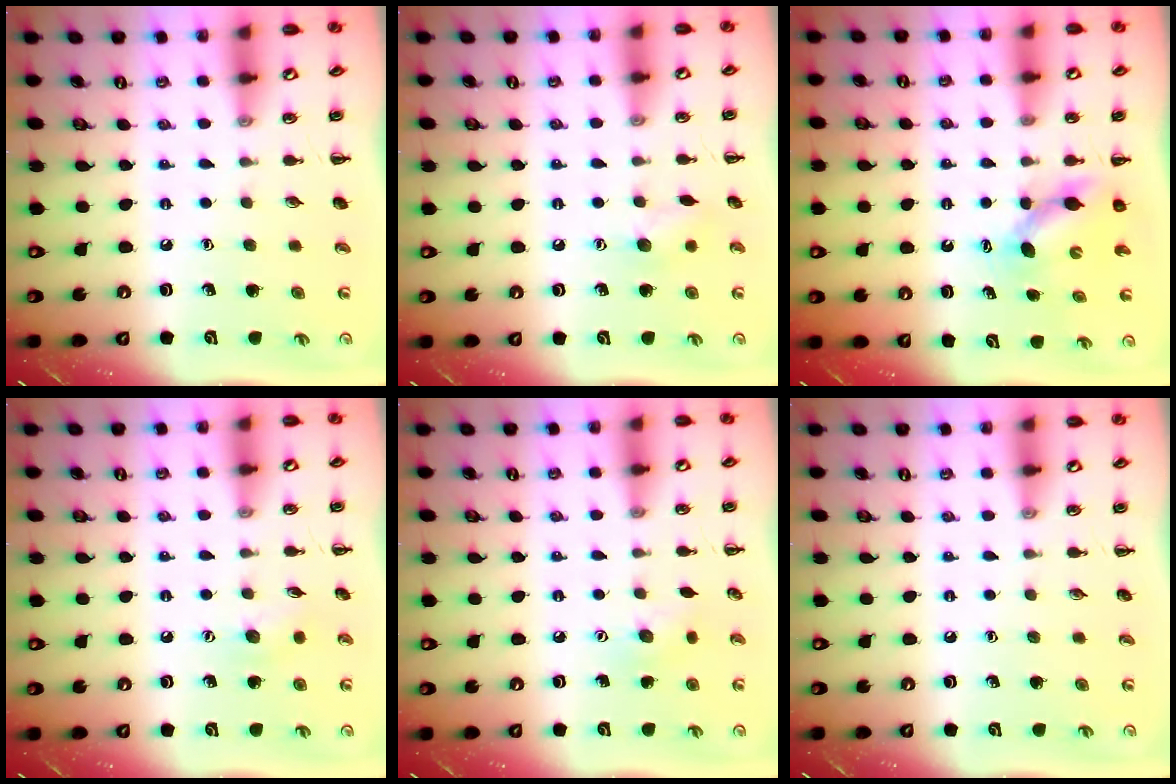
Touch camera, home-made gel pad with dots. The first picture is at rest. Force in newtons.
{"total": 6.2, "press": 6.1, "slide": 0.9}
{"total": 5.1, "press": 4.9, "slide": 1.1}
{"total": 6.0, "press": 5.8, "slide": 1.2}
{"total": 4.3, "press": 4.1, "slide": 1.1}
{"total": 0.0}